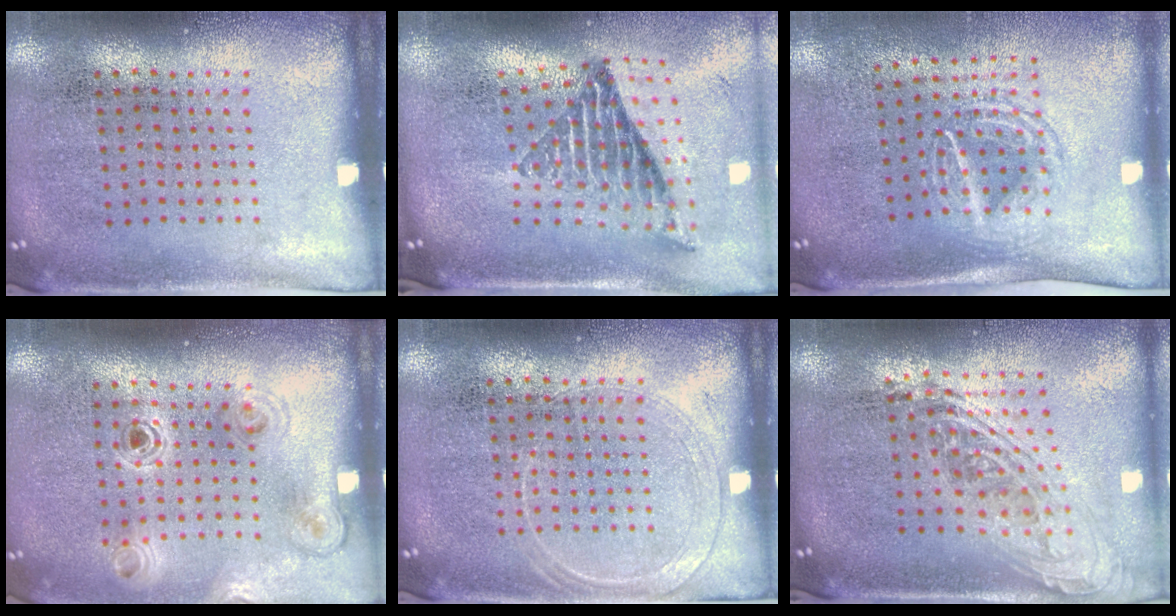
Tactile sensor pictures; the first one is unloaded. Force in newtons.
{"total": 1.9, "press": 1.3, "slide": 1.5}
{"total": 1.6, "press": 1.3, "slide": 1.0}
{"total": 1.1, "press": 1.1, "slide": 0.1}
{"total": 1.2, "press": 1.2, "slide": 0.2}
{"total": 2.2, "press": 1.6, "slide": 1.5}